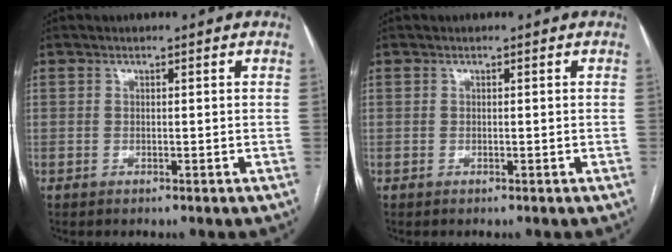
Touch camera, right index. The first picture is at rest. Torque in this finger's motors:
{"motor_torque": [0.00, 0.00, 0.00, 0.00]}